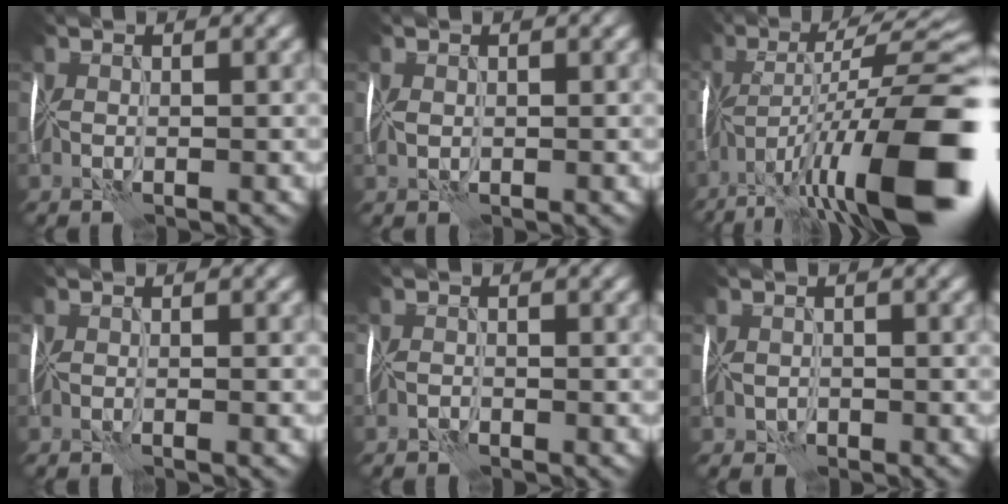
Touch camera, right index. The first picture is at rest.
{"total": 0.6, "force": [0.0, 0.5, 0.3], "torque": [-0.011, 0.002, 0.000]}
{"total": 16.7, "force": [-6.6, 4.3, 14.7], "torque": [-0.233, 0.023, -0.113]}
{"total": 1.4, "force": [-0.7, 0.1, 1.2], "torque": [-0.017, -0.002, -0.012]}
{"total": 0.9, "force": [-0.8, 0.2, 0.5], "torque": [-0.008, 0.003, -0.016]}
{"total": 1.5, "force": [-0.7, 1.0, 0.9], "torque": [-0.013, -0.006, -0.009]}